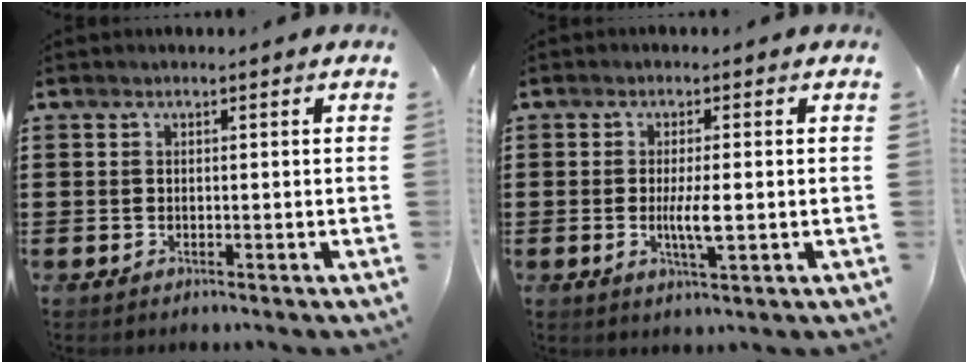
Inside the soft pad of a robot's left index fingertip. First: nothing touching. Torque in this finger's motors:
{"motor_torque": [0.31, 0.01, 0.14, 0.09]}